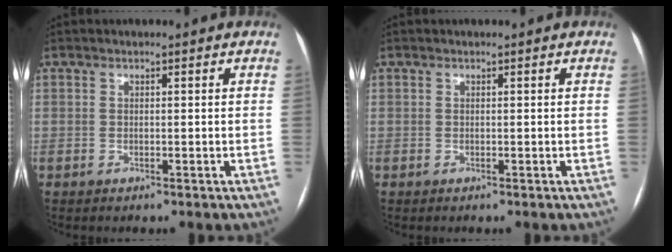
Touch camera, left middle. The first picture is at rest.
{"total": 0.0}